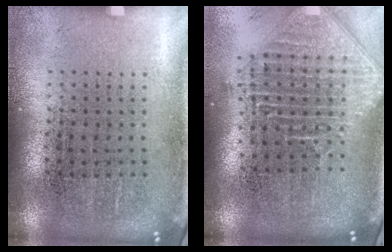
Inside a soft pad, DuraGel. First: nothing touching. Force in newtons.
{"total": 2.4, "press": 1.8, "slide": 1.5}